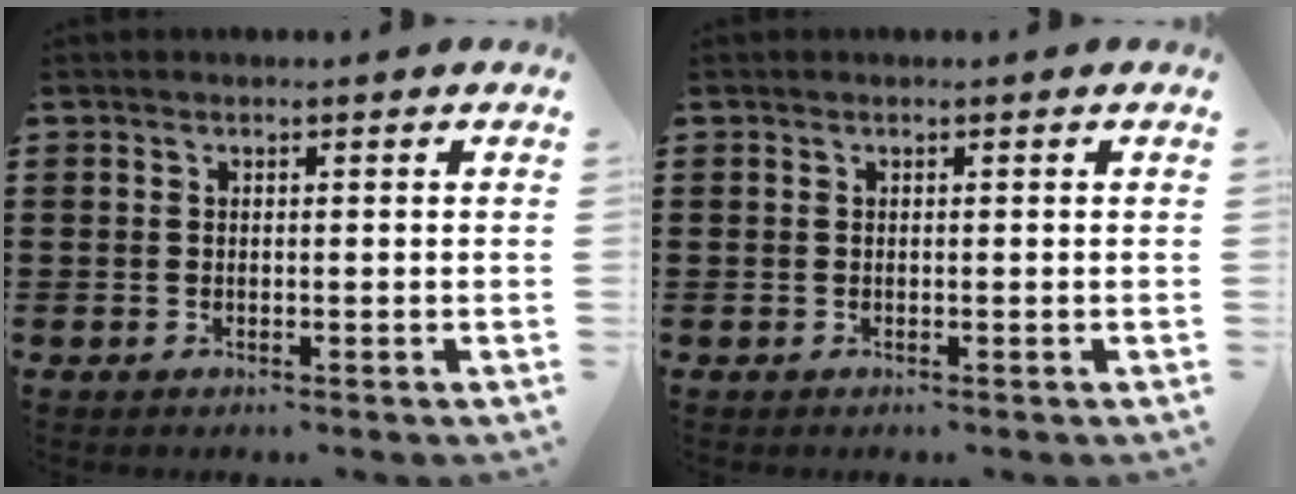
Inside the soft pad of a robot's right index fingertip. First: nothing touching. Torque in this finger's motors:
{"motor_torque": [0.05, 1.06, 0.00, -0.01]}